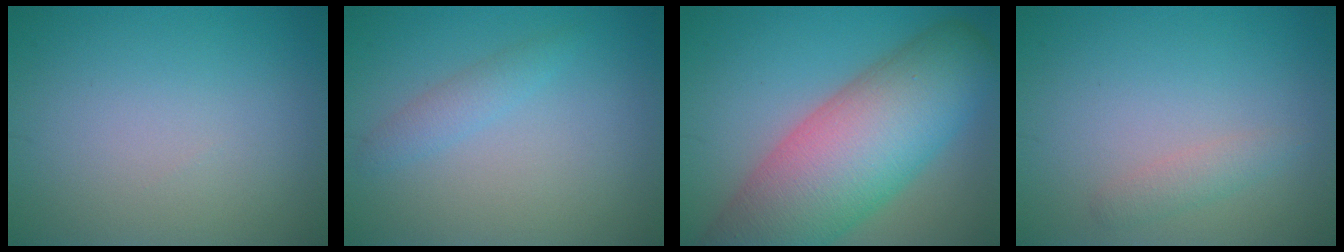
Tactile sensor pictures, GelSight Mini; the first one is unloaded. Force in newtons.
{"total": 1.7, "press": 1.6, "slide": 0.0}
{"total": 13.3, "press": 13.3, "slide": 0.6}
{"total": 1.5, "press": 1.5, "slide": 0.0}